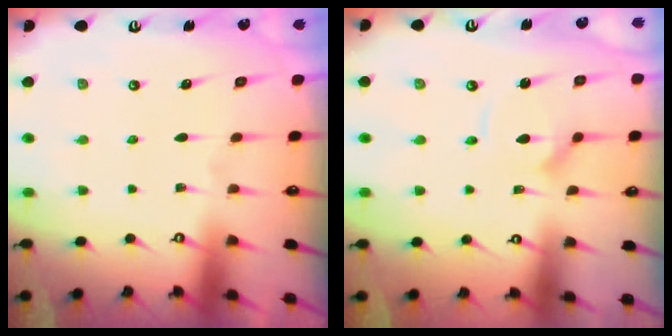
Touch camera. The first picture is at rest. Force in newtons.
{"total": 4.8, "press": 4.8, "slide": 0.4}